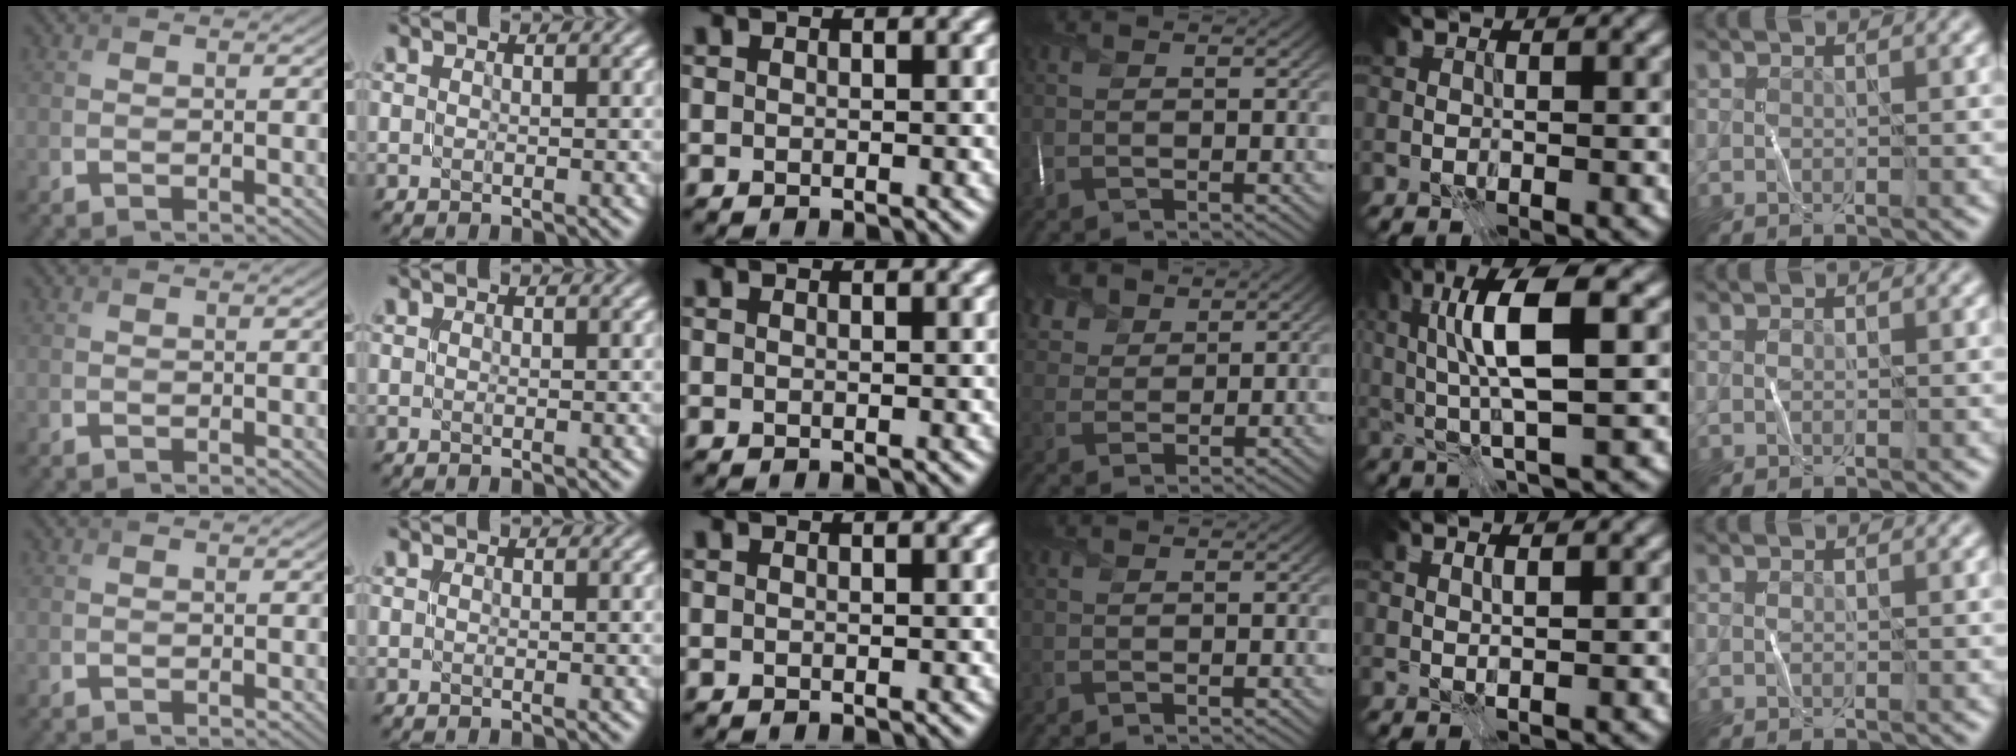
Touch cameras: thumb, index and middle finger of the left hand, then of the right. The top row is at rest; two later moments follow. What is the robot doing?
{"motion": "fold", "object": "scarf"}